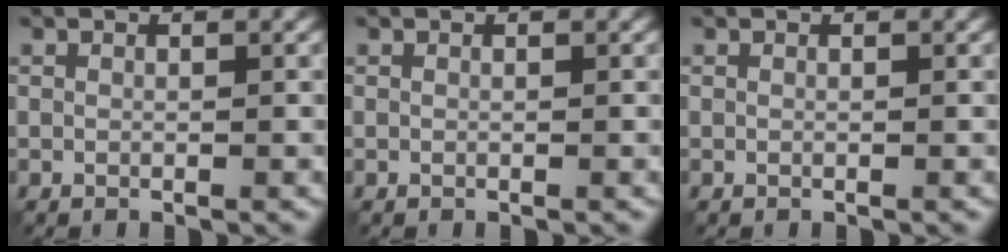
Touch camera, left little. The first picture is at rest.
{"total": 0.0}
{"total": 0.0}